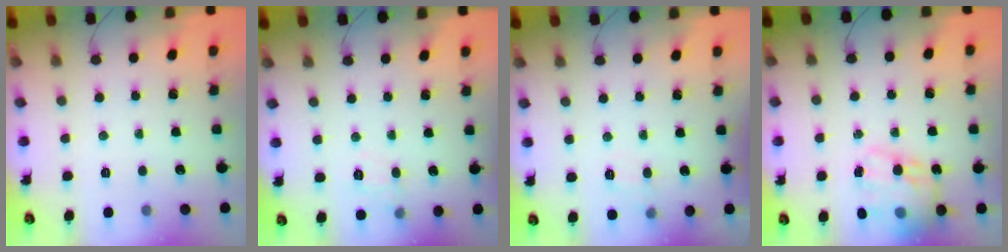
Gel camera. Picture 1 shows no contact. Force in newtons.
{"total": 6.1, "press": 5.9, "slide": 1.4}
{"total": 3.6, "press": 3.3, "slide": 1.6}
{"total": 17.9, "press": 17.3, "slide": 4.5}